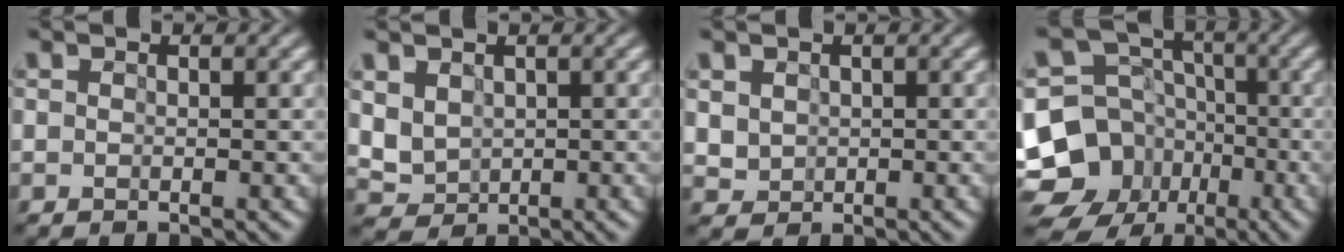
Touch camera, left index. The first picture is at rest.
{"total": 3.2, "force": [1.1, 2.6, 1.3], "torque": [-0.055, 0.000, 0.039]}
{"total": 1.9, "force": [0.6, 1.6, 0.8], "torque": [-0.023, 0.009, 0.024]}
{"total": 11.2, "force": [-5.7, 9.0, 3.3], "torque": [-0.096, -0.018, -0.095]}